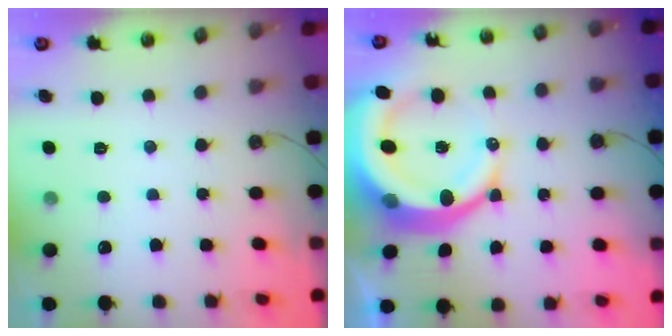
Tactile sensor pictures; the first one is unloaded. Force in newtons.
{"total": 18.7, "press": 18.6, "slide": 1.9}